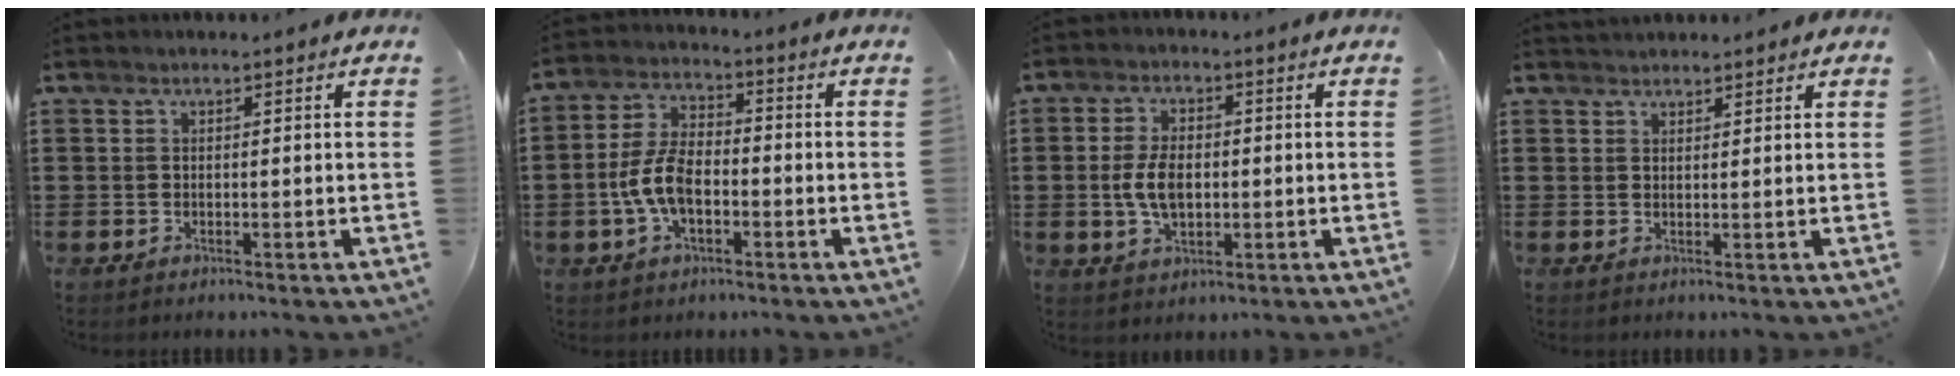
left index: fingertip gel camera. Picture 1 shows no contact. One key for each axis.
{"total": 7.7, "fx": -1.9, "fy": 3.8, "fz": 6.4, "tx": -0.156, "ty": -0.004, "tz": -0.044}
{"total": 6.1, "fx": -0.1, "fy": 3.3, "fz": 5.1, "tx": -0.108, "ty": 0.004, "tz": -0.004}
{"total": 1.7, "fx": 1.6, "fy": 0.4, "fz": 0.0, "tx": -0.002, "ty": 0.004, "tz": 0.032}